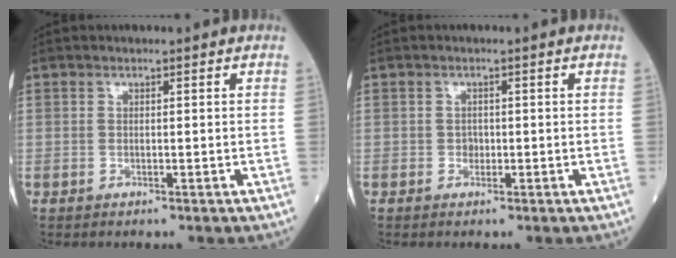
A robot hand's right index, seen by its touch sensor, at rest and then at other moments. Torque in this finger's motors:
{"motor_torque": [0.23, -0.15, 0.07, 0.03]}